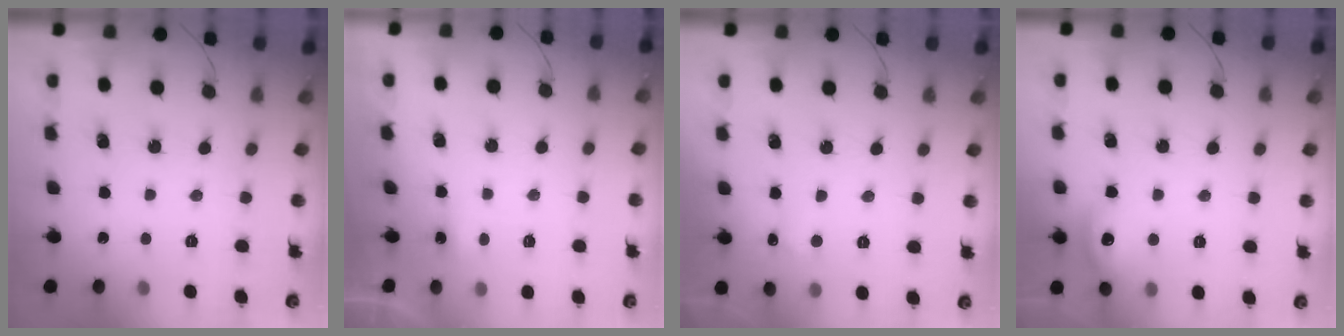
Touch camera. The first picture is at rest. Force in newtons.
{"total": 2.3, "press": 2.1, "slide": 0.8}
{"total": 4.3, "press": 4.1, "slide": 1.2}
{"total": 9.1, "press": 9.0, "slide": 1.3}